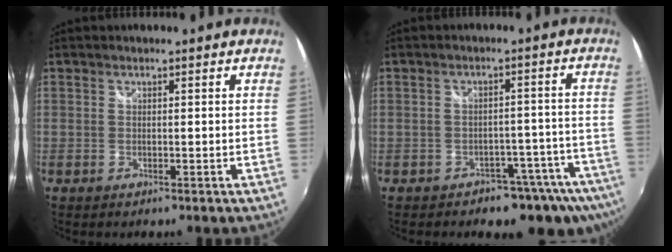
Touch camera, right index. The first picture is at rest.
{"total": 7.8, "force": [-5.8, 4.5, 2.6], "torque": [-0.029, 0.032, -0.069]}